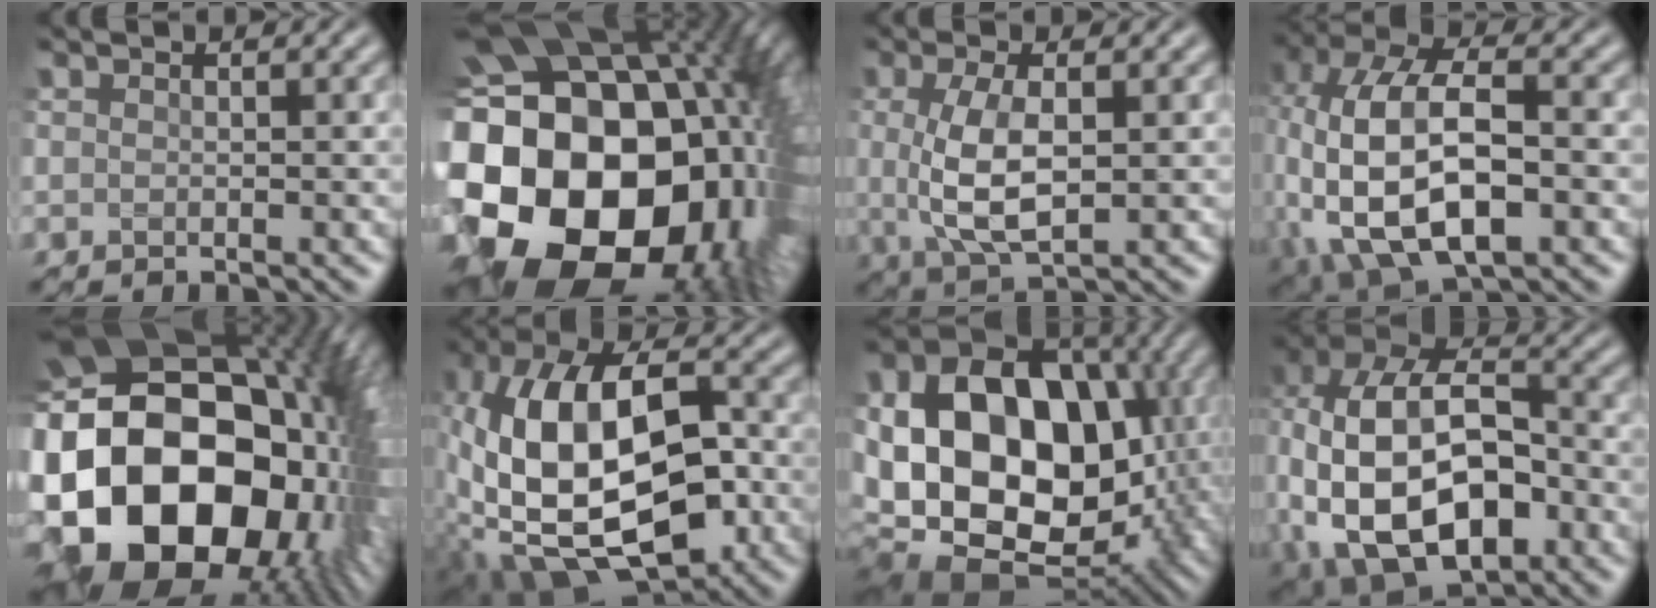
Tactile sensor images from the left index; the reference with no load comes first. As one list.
[{"total": 23.4, "force": [-2.2, 17.7, 15.1], "torque": [-0.265, -0.046, -0.067]}, {"total": 5.6, "force": [0.4, 2.1, 5.2], "torque": [-0.119, 0.000, 0.010]}, {"total": 13.3, "force": [-1.8, 7.2, 11.0], "torque": [-0.239, 0.001, -0.030]}, {"total": 22.9, "force": [-2.4, 16.6, 15.6], "torque": [-0.323, -0.056, -0.013]}, {"total": 16.4, "force": [-2.4, 9.0, 13.5], "torque": [-0.264, 0.016, -0.037]}, {"total": 20.4, "force": [-0.9, 14.9, 13.8], "torque": [-0.258, -0.018, 0.010]}, {"total": 15.7, "force": [-2.3, 10.4, 11.6], "torque": [-0.241, -0.007, -0.007]}]